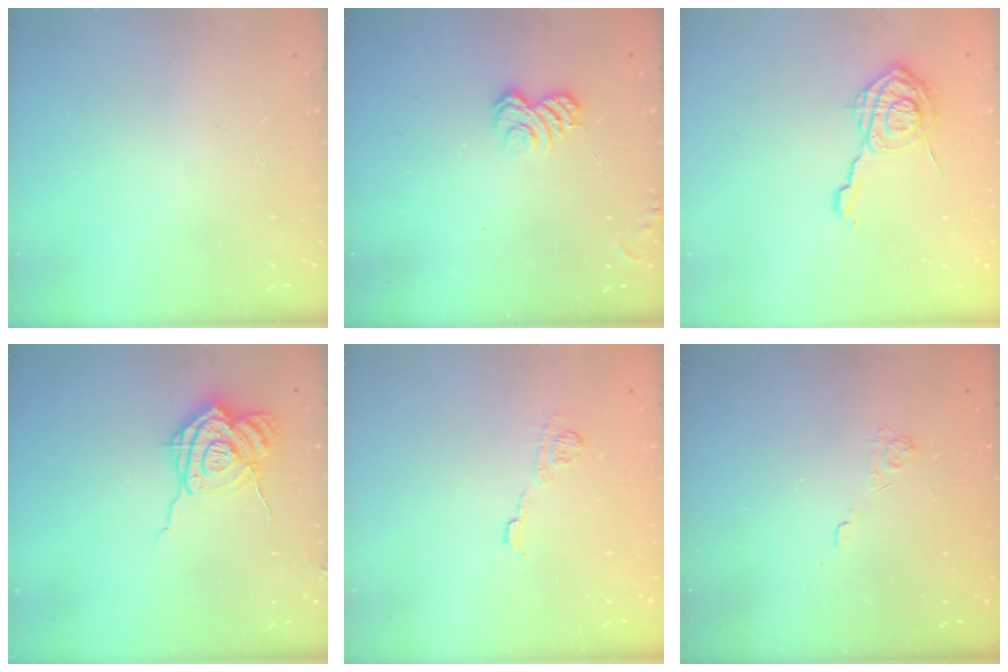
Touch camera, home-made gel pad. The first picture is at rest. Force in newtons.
{"total": 4.7, "press": 4.5, "slide": 1.3}
{"total": 12.1, "press": 12.1, "slide": 0.7}
{"total": 13.9, "press": 13.8, "slide": 1.5}
{"total": 8.0, "press": 7.9, "slide": 1.0}
{"total": 2.1, "press": 1.5, "slide": 1.4}